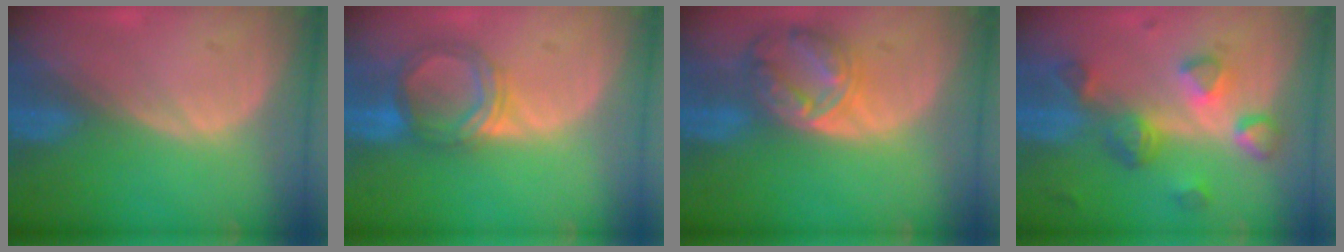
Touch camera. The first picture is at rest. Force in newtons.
{"total": 5.5, "press": 5.4, "slide": 1.2}
{"total": 8.3, "press": 7.1, "slide": 4.2}
{"total": 8.1, "press": 7.2, "slide": 3.7}